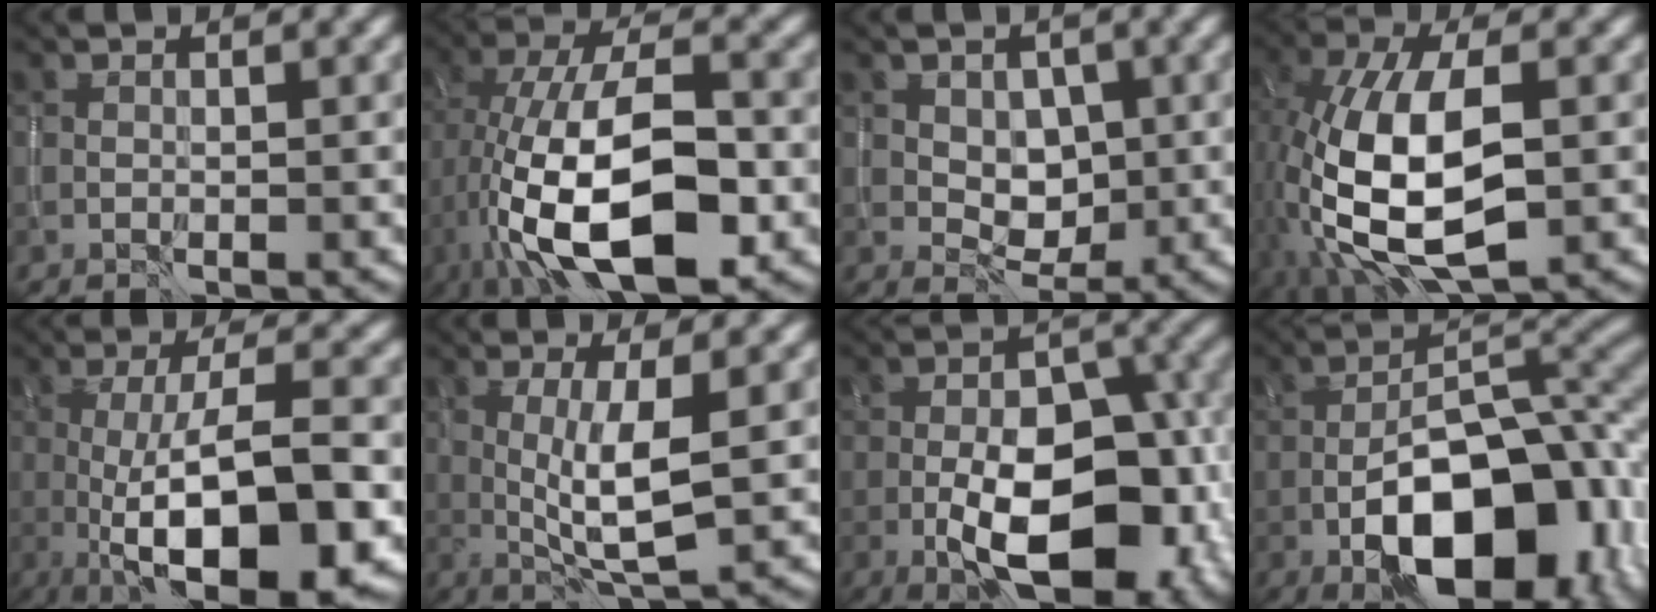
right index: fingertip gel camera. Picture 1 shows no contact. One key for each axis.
{"total": 14.4, "fx": -4.2, "fy": 6.4, "fz": 12.2, "tx": -0.218, "ty": 0.007, "tz": -0.080}
{"total": 3.1, "fx": 0.4, "fy": 2.5, "fz": 1.8, "tx": -0.022, "ty": -0.003, "tz": 0.006}
{"total": 12.0, "fx": -1.5, "fy": 6.6, "fz": 9.9, "tx": -0.220, "ty": -0.013, "tz": -0.023}
{"total": 11.6, "fx": -2.8, "fy": 3.6, "fz": 10.6, "tx": -0.165, "ty": -0.003, "tz": -0.042}
{"total": 5.2, "fx": 0.0, "fy": 1.1, "fz": 5.1, "tx": -0.098, "ty": -0.005, "tz": 0.002}
{"total": 11.8, "fx": -4.0, "fy": 5.8, "fz": 9.5, "tx": -0.149, "ty": -0.001, "tz": -0.066}
{"total": 13.8, "fx": -5.8, "fy": 6.4, "fz": 10.7, "tx": -0.147, "ty": 0.006, "tz": -0.102}